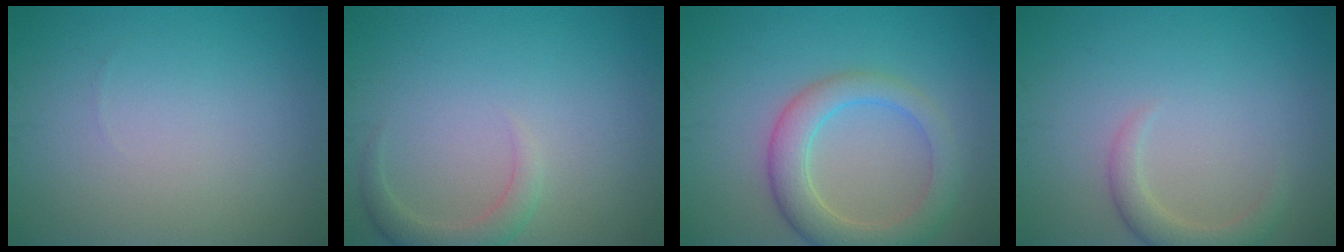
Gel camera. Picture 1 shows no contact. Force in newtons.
{"total": 2.2, "press": 2.2, "slide": 0.3}
{"total": 5.0, "press": 5.0, "slide": 0.3}
{"total": 2.4, "press": 2.3, "slide": 0.3}